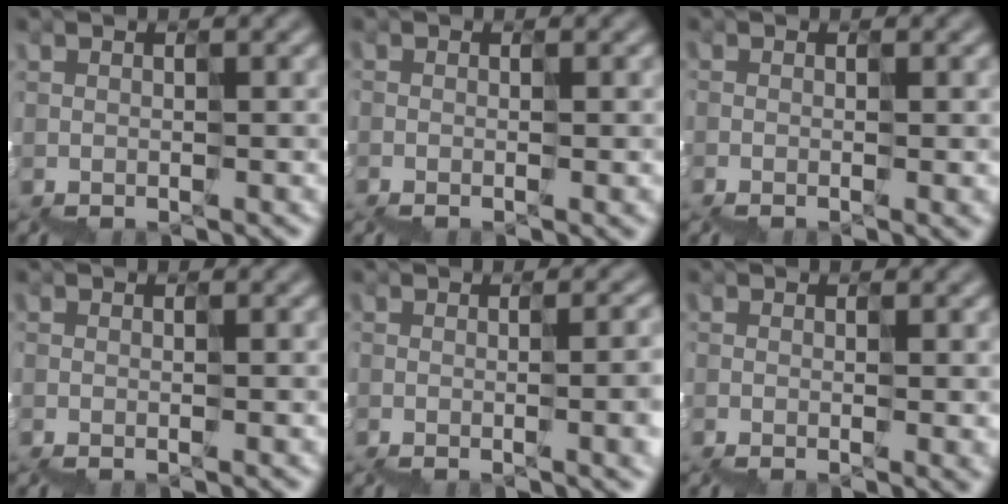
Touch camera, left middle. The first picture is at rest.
{"total": 1.2, "force": [-0.5, 0.4, 1.1], "torque": [-0.018, -0.001, -0.008]}
{"total": 2.2, "force": [-0.6, 0.7, 2.0], "torque": [-0.029, -0.003, -0.007]}
{"total": 0.6, "force": [-0.4, 0.1, 0.4], "torque": [-0.009, 0.000, -0.009]}
{"total": 8.6, "force": [-1.5, 4.2, 7.4], "torque": [-0.083, 0.003, -0.003]}
{"total": 3.0, "force": [-0.6, 1.1, 2.7], "torque": [-0.041, -0.005, -0.004]}